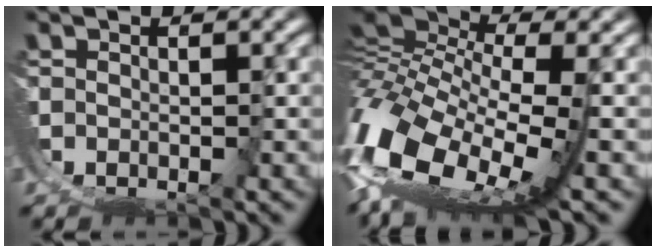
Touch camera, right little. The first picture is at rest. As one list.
[{"total": 12.1, "force": [1.4, 6.9, 9.9], "torque": [-0.228, -0.037, 0.040]}]